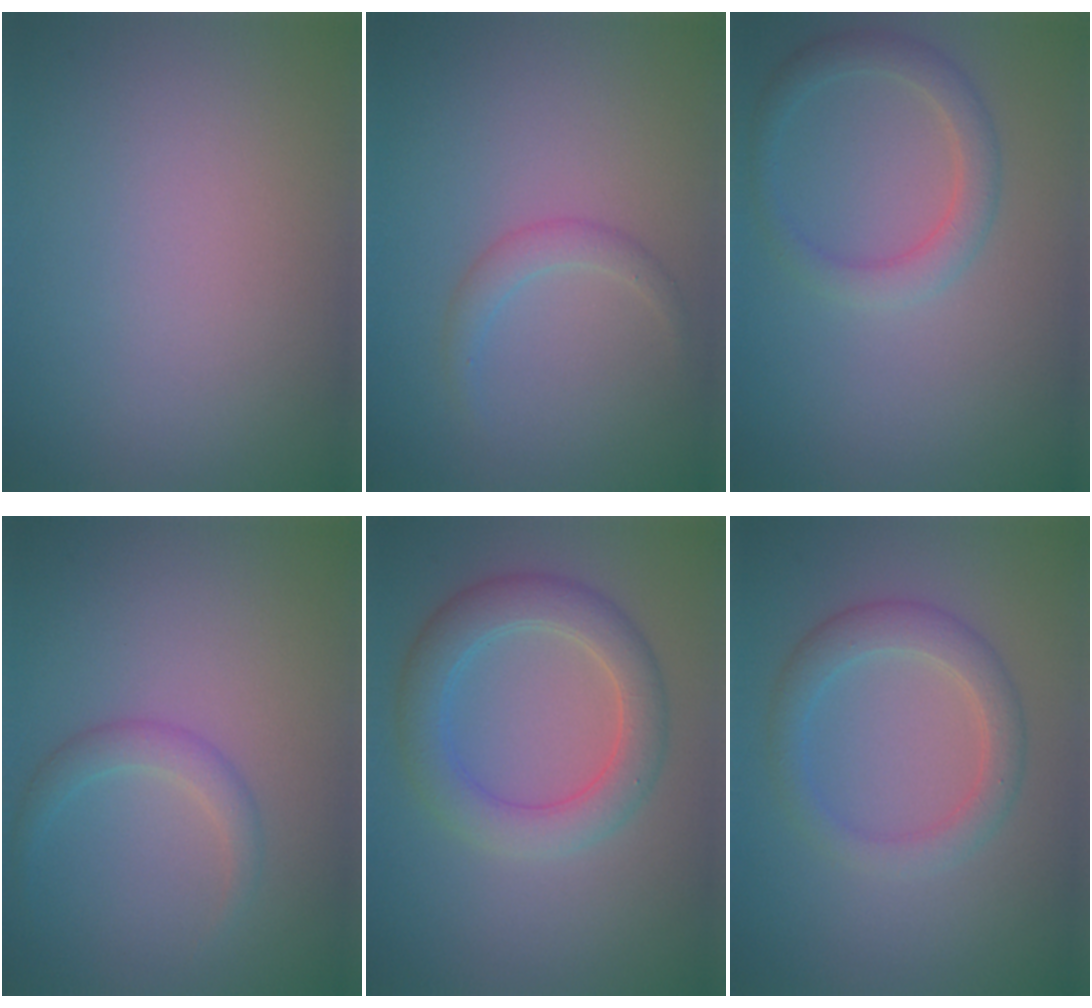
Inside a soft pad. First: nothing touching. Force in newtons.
{"total": 1.5, "press": 1.5, "slide": 0.1}
{"total": 2.6, "press": 2.6, "slide": 0.2}
{"total": 1.7, "press": 1.7, "slide": 0.1}
{"total": 4.5, "press": 4.5, "slide": 0.2}
{"total": 3.0, "press": 3.0, "slide": 0.1}